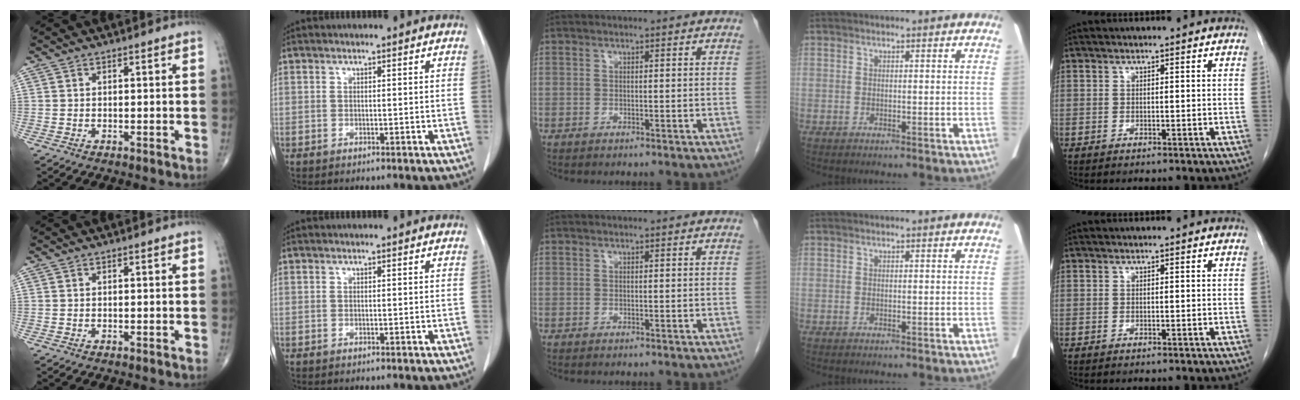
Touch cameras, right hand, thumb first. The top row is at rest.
{}